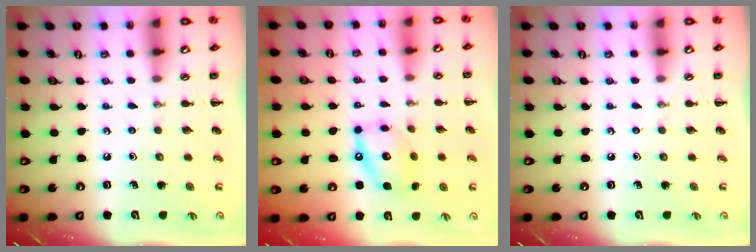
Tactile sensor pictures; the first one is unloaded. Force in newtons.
{"total": 12.6, "press": 12.4, "slide": 2.6}
{"total": 0.0}